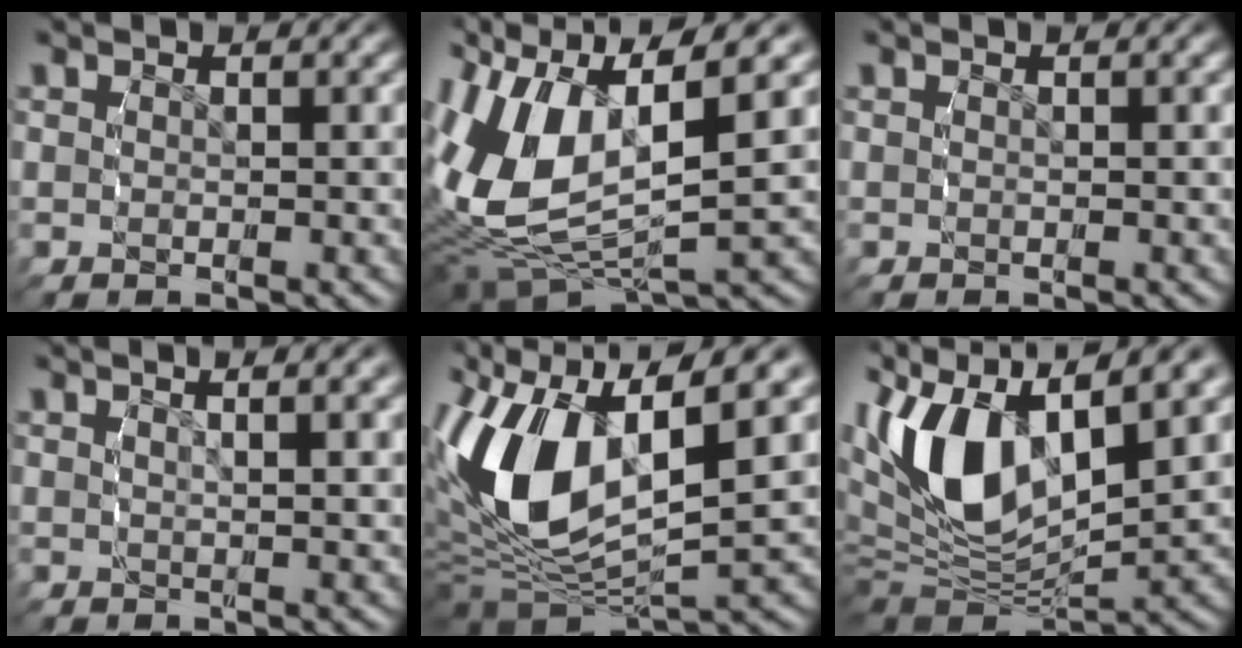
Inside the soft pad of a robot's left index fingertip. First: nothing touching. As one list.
[{"total": 12.5, "force": [-0.3, 8.3, 9.4], "torque": [-0.219, -0.026, 0.000]}, {"total": 0.0}, {"total": 4.3, "force": [2.7, 1.1, 3.1], "torque": [-0.040, 0.010, 0.039]}, {"total": 14.0, "force": [-0.1, 9.1, 10.6], "torque": [-0.236, -0.024, 0.002]}, {"total": 12.5, "force": [0.9, 7.8, 9.8], "torque": [-0.207, -0.022, 0.014]}]